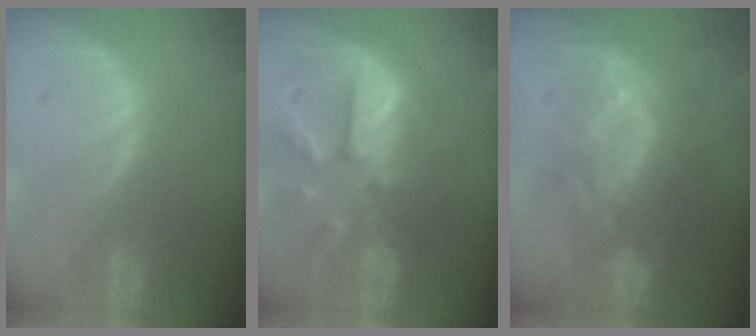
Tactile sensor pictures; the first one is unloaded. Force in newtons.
{"total": 11.3, "press": 9.9, "slide": 5.5}
{"total": 9.5, "press": 8.4, "slide": 4.4}